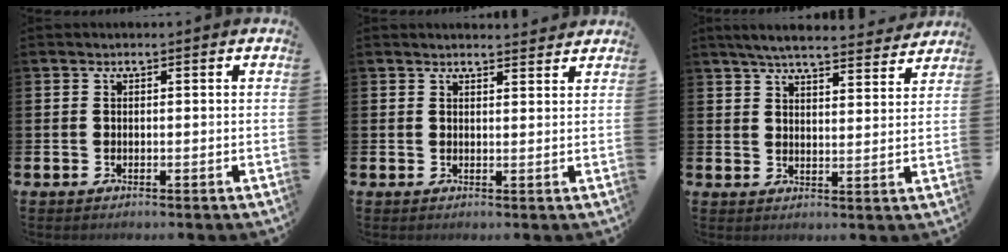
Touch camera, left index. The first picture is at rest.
{"total": 2.0, "force": [2.0, 0.2, 0.0], "torque": [0.006, -0.013, 0.035]}
{"total": 5.7, "force": [5.5, 0.6, 1.5], "torque": [-0.036, -0.035, 0.095]}